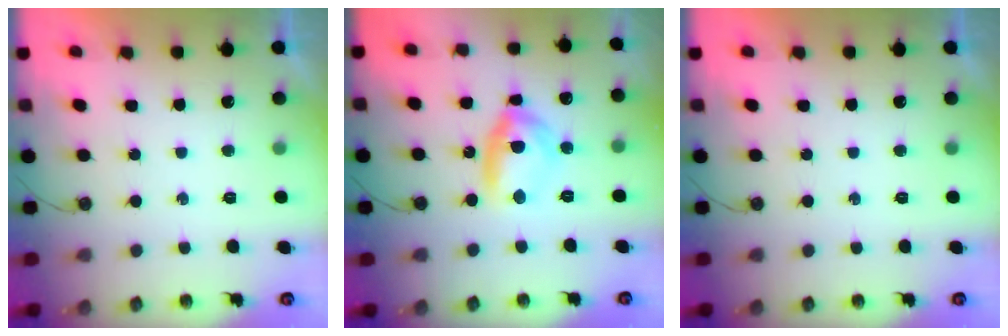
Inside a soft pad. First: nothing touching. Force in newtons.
{"total": 12.2, "press": 12.1, "slide": 1.1}
{"total": 0.0}